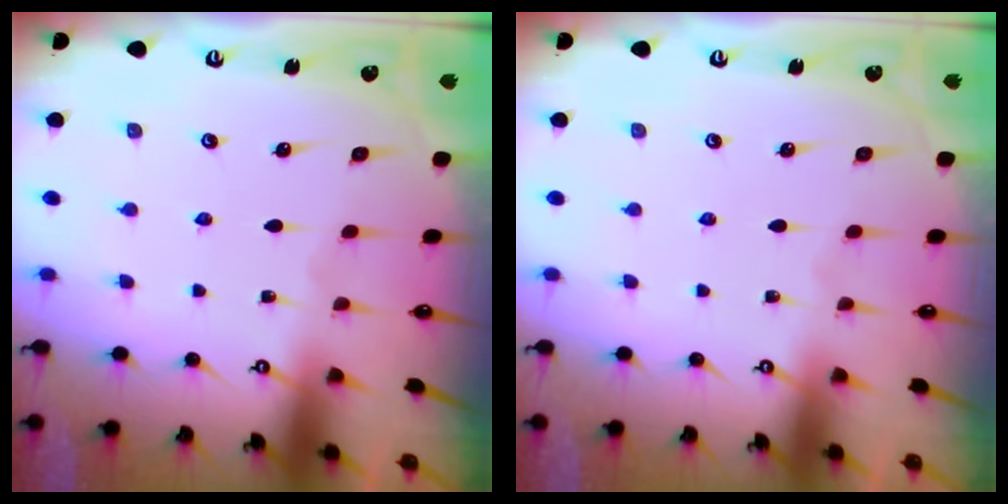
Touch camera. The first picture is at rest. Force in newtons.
{"total": 0.0}